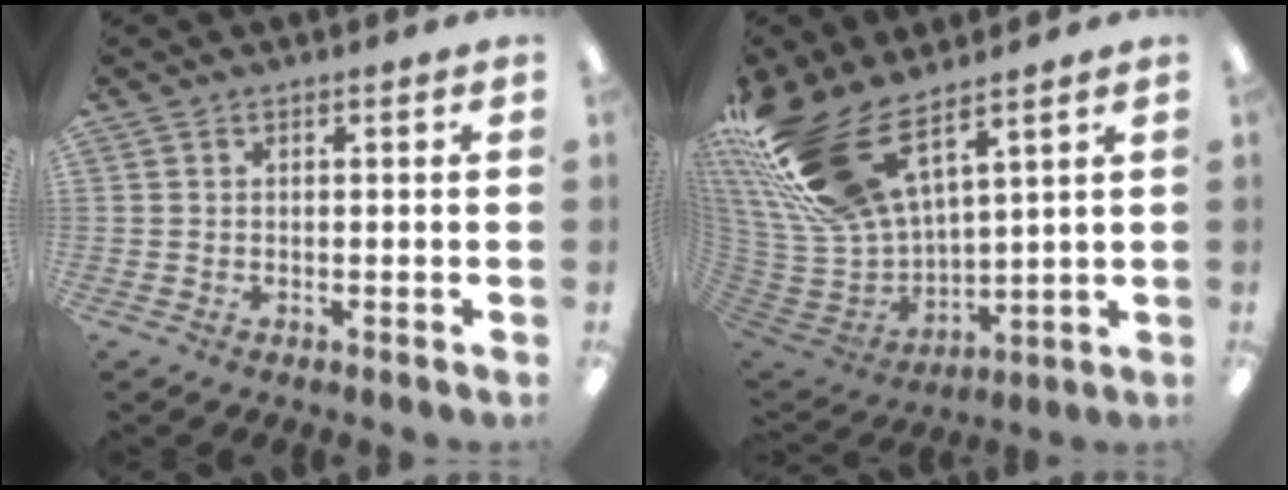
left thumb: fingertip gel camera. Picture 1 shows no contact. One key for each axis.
{"total": 21.6, "fx": 14.3, "fy": 9.1, "fz": 13.5, "tx": -0.302, "ty": -0.079, "tz": 0.263}